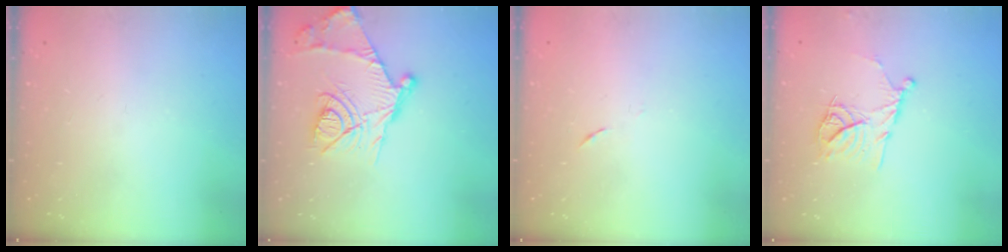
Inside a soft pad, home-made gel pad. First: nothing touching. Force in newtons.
{"total": 17.6, "press": 17.6, "slide": 1.2}
{"total": 3.5, "press": 3.4, "slide": 0.9}
{"total": 11.8, "press": 11.8, "slide": 0.9}